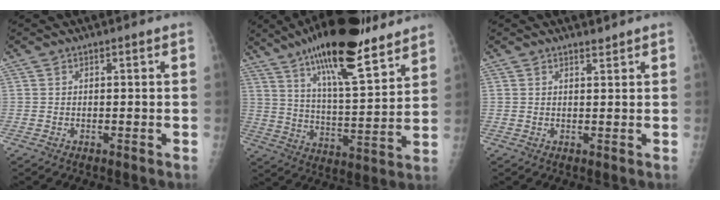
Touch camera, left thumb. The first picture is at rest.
{"total": 22.3, "force": [15.6, 5.6, 14.9], "torque": [-0.226, -0.060, 0.255]}
{"total": 1.3, "force": [1.2, 0.2, 0.5], "torque": [-0.005, -0.009, 0.020]}